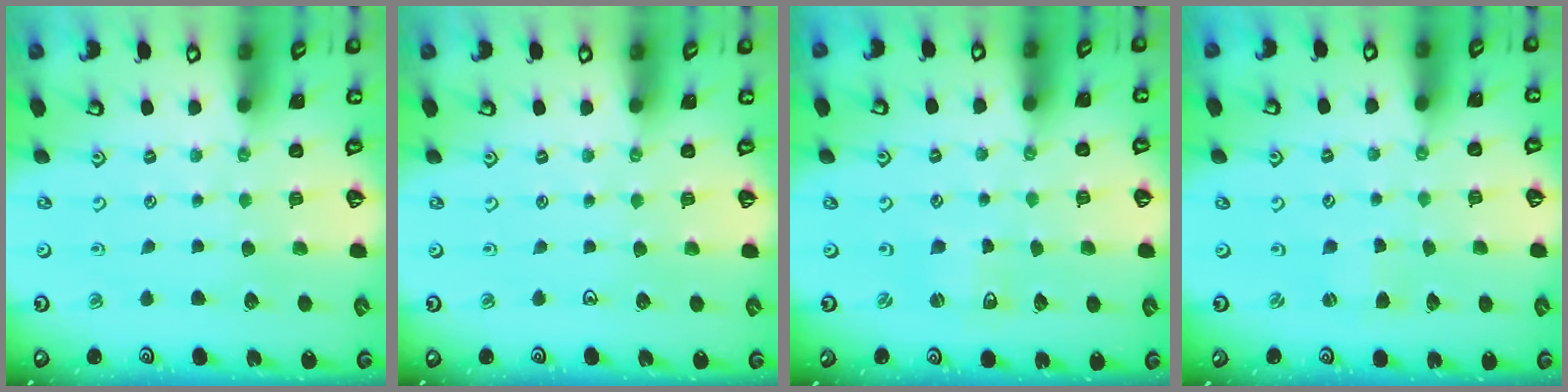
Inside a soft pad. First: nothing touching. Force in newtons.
{"total": 0.0}
{"total": 2.7, "press": 2.7, "slide": 0.3}
{"total": 1.4, "press": 1.4, "slide": 0.3}